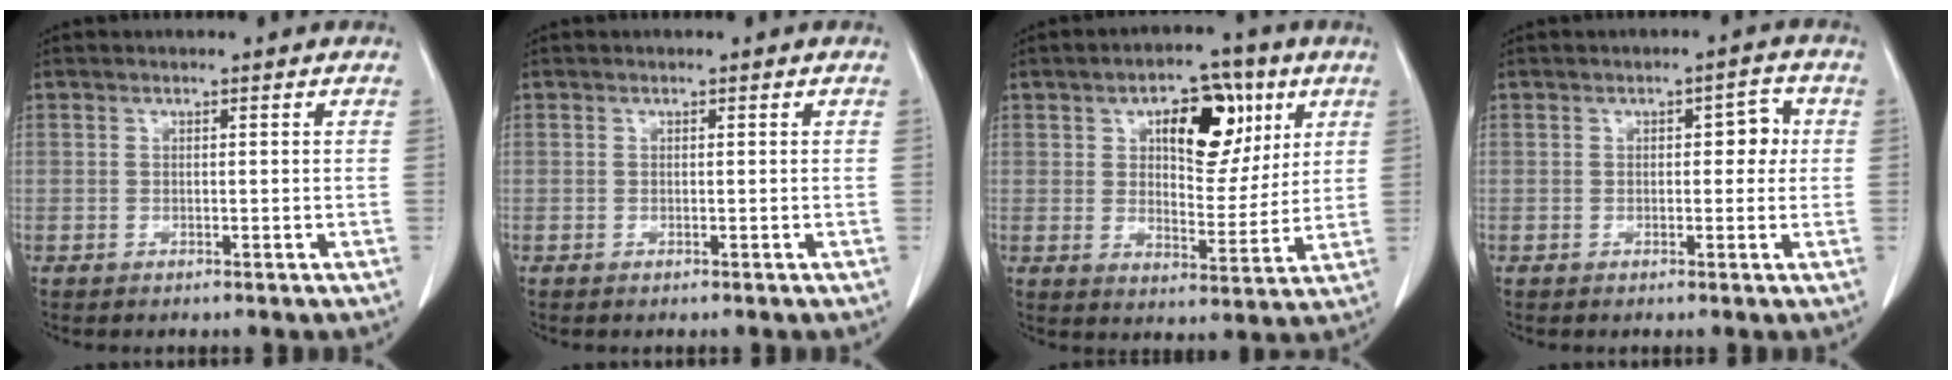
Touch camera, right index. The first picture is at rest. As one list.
[{"total": 0.0}, {"total": 11.6, "force": [4.9, 5.7, 8.9], "torque": [-0.126, 0.018, 0.079]}, {"total": 3.3, "force": [0.4, 1.7, 2.8], "torque": [-0.031, 0.017, 0.003]}]